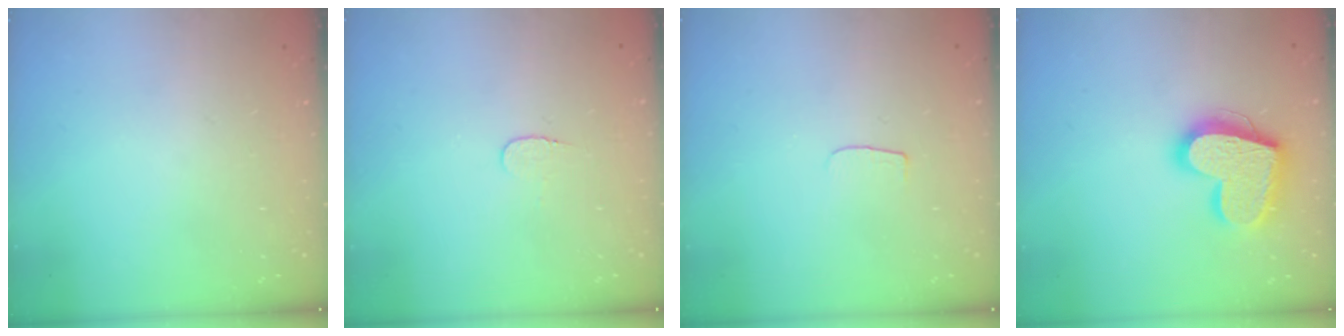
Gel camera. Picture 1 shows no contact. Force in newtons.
{"total": 3.7, "press": 3.7, "slide": 0.3}
{"total": 3.0, "press": 3.0, "slide": 0.3}
{"total": 19.5, "press": 19.4, "slide": 1.6}